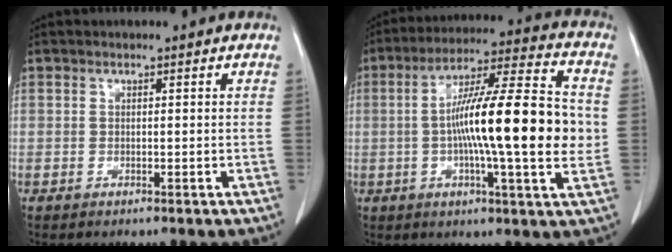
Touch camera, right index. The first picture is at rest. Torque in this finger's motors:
{"motor_torque": [2.14, 0.00, 1.05, 0.21]}